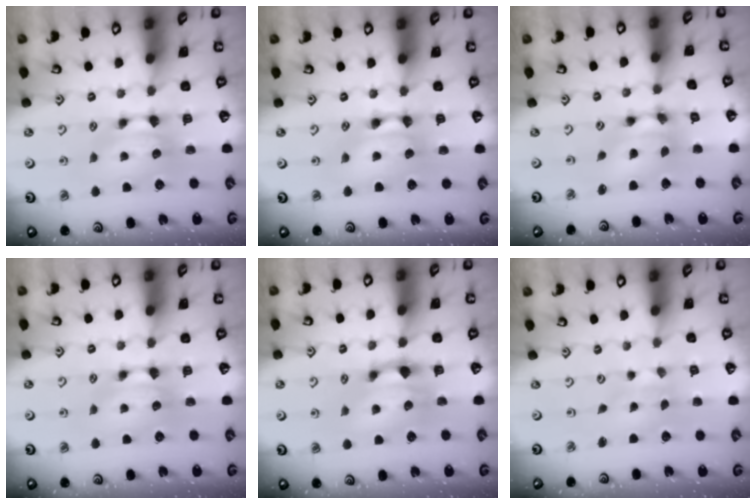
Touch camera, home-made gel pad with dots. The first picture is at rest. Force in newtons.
{"total": 2.0, "press": 2.0, "slide": 0.1}
{"total": 6.0, "press": 5.7, "slide": 2.0}
{"total": 0.0}
{"total": 1.4, "press": 0.9, "slide": 1.1}
{"total": 3.9, "press": 3.8, "slide": 0.7}